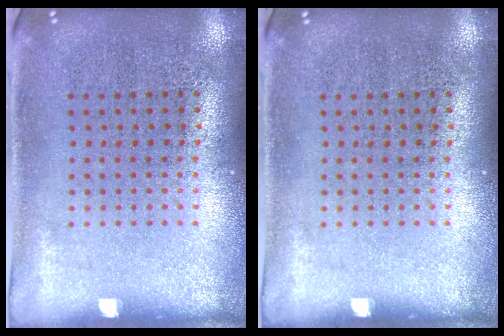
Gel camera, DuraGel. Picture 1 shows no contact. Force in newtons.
{"total": 0.0}